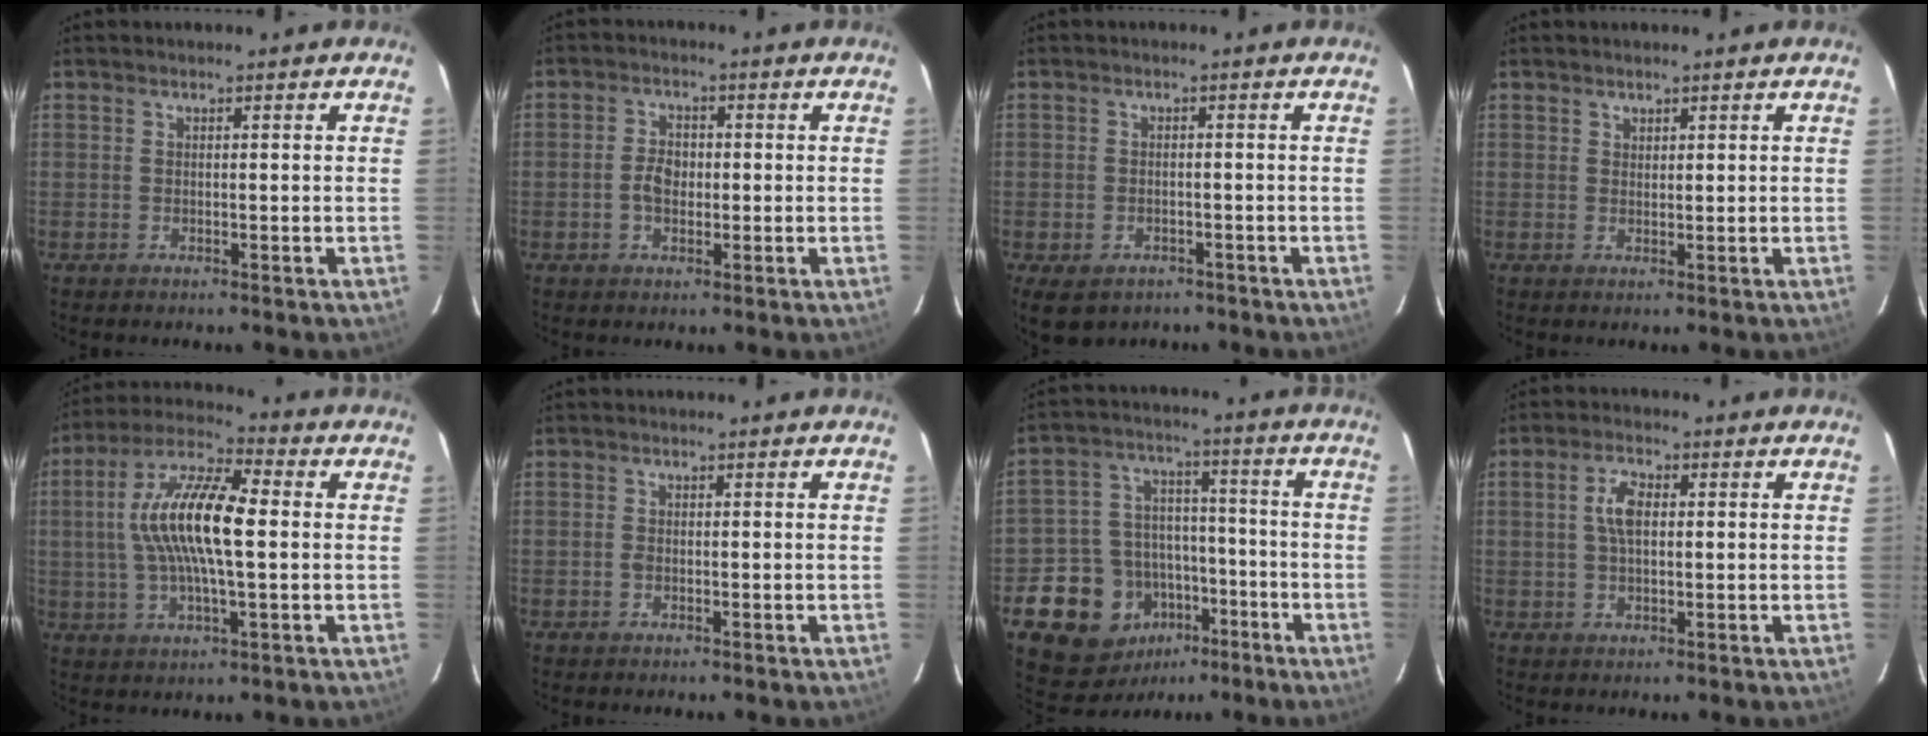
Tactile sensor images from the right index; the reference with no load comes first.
{"total": 4.1, "force": [-0.6, 2.8, 2.9], "torque": [-0.055, 0.007, -0.009]}
{"total": 7.1, "force": [-4.4, 4.6, 3.3], "torque": [-0.073, -0.014, -0.060]}
{"total": 1.1, "force": [0.8, 0.7, 0.1], "torque": [0.000, 0.002, 0.014]}
{"total": 15.0, "force": [1.0, 4.1, 14.4], "torque": [-0.282, 0.016, 0.009]}
{"total": 0.7, "force": [-0.2, 0.5, 0.5], "torque": [-0.010, 0.001, -0.006]}
{"total": 15.3, "force": [-6.8, 12.3, 6.0], "torque": [-0.151, 0.041, -0.080]}
{"total": 4.6, "force": [0.7, 2.4, 3.9], "torque": [-0.076, 0.010, 0.014]}